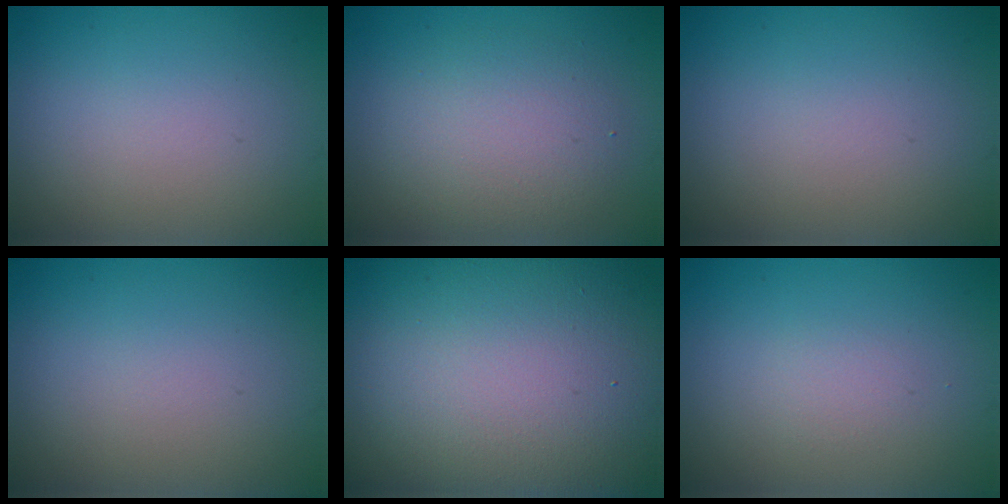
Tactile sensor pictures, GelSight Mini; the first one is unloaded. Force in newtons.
{"total": 3.7, "press": 3.7, "slide": 0.1}
{"total": 0.0}
{"total": 0.0}
{"total": 22.5, "press": 22.4, "slide": 1.6}
{"total": 0.8, "press": 0.8, "slide": 0.1}